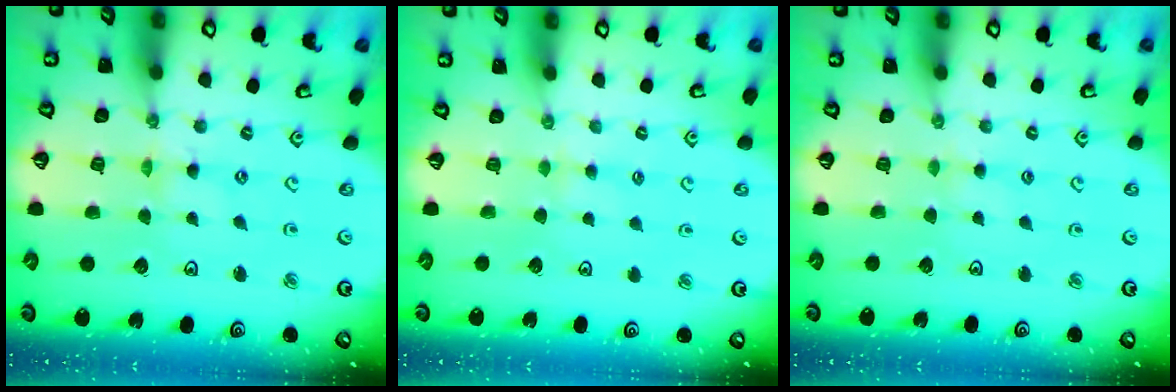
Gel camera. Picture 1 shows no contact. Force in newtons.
{"total": 2.3, "press": 2.2, "slide": 0.5}
{"total": 1.8, "press": 1.8, "slide": 0.3}